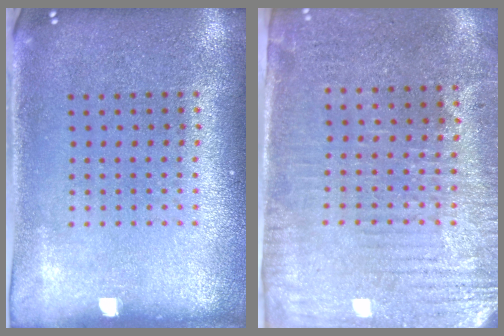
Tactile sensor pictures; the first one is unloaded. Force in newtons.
{"total": 3.1, "press": 2.7, "slide": 1.5}